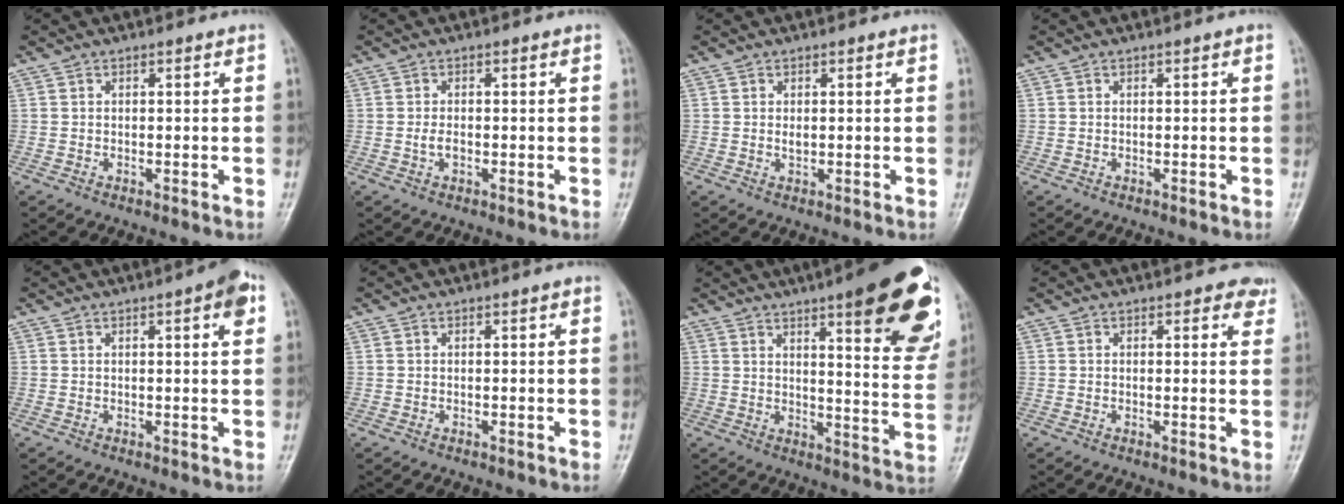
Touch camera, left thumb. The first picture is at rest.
{"total": 1.7, "force": [-0.3, 1.0, 1.4], "torque": [-0.025, 0.000, -0.007]}
{"total": 1.2, "force": [0.3, 0.7, 0.9], "torque": [-0.012, -0.003, 0.007]}
{"total": 0.0}
{"total": 4.0, "force": [1.6, 0.8, 3.5], "torque": [-0.042, 0.000, 0.018]}
{"total": 0.0}
{"total": 21.5, "force": [11.2, 5.1, 17.7], "torque": [-0.195, -0.047, 0.144]}
{"total": 2.8, "force": [1.9, 1.6, 1.4], "torque": [0.007, -0.008, 0.012]}